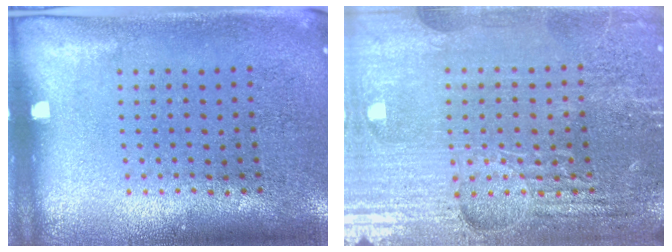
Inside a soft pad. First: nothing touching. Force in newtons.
{"total": 4.7, "press": 4.5, "slide": 1.5}